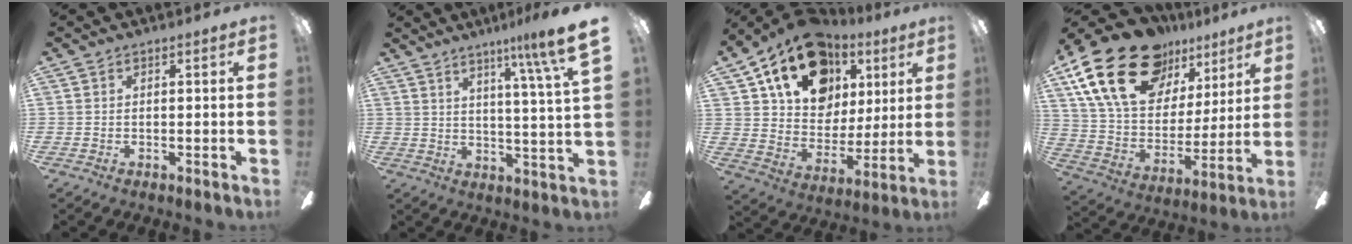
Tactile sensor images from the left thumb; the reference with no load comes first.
{"total": 10.6, "force": [7.1, -0.1, 7.9], "torque": [-0.118, -0.043, 0.106]}
{"total": 21.1, "force": [12.2, 14.0, 10.0], "torque": [-0.178, -0.054, 0.229]}
{"total": 24.9, "force": [15.1, 14.4, 13.6], "torque": [-0.255, -0.084, 0.279]}